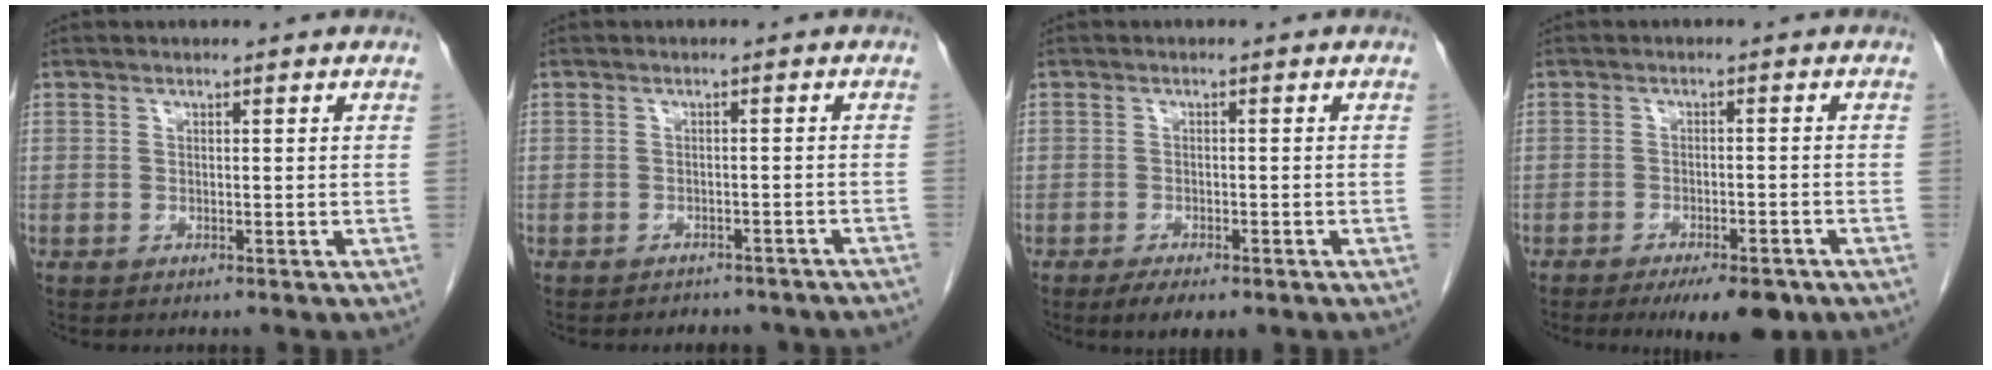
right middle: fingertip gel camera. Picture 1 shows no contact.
{"total": 9.4, "force": [-8.9, -0.4, 3.2], "torque": [-0.020, -0.011, -0.099]}
{"total": 4.1, "force": [-2.8, 1.3, 2.7], "torque": [-0.045, -0.007, -0.038]}
{"total": 7.4, "force": [-5.3, 2.3, 4.7], "torque": [-0.059, -0.007, -0.075]}